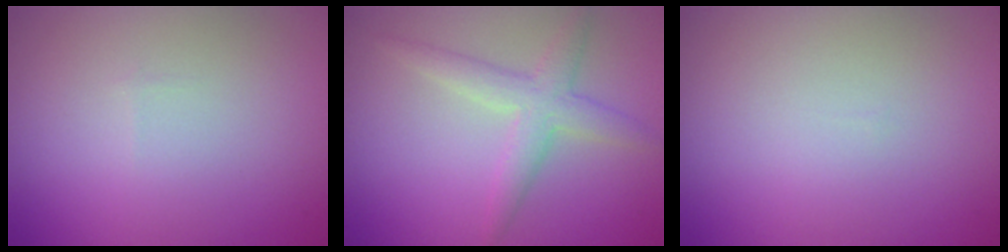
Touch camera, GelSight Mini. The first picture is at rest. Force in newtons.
{"total": 3.1, "press": 3.1, "slide": 0.2}
{"total": 0.0}